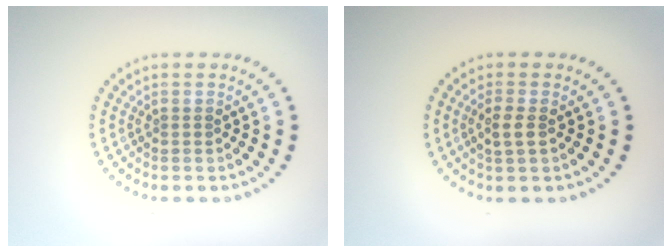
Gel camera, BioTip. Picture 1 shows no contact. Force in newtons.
{"total": 1.5, "press": 1.4, "slide": 0.5}